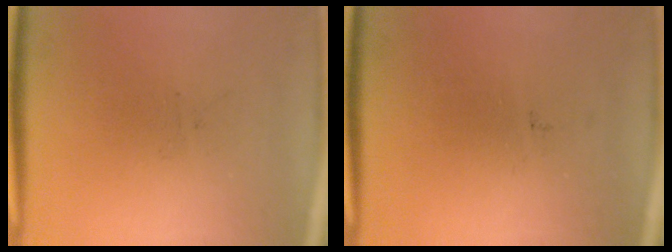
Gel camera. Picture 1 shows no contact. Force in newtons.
{"total": 0.0}